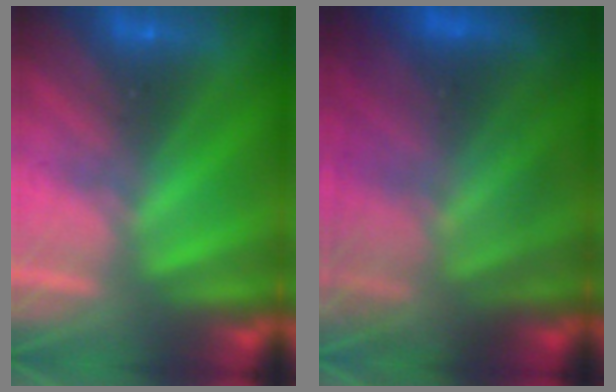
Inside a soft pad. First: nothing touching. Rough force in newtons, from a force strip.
{"total": 7.3}